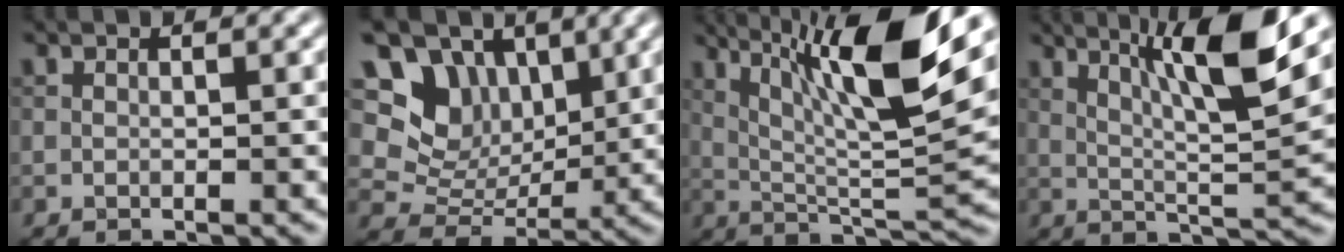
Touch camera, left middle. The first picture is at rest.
{"total": 9.4, "force": [4.5, 6.9, 4.5], "torque": [-0.089, 0.010, 0.076]}
{"total": 11.3, "force": [5.1, 2.0, 9.9], "torque": [-0.169, -0.003, 0.095]}
{"total": 9.2, "force": [4.0, 1.1, 8.1], "torque": [-0.131, 0.004, 0.073]}